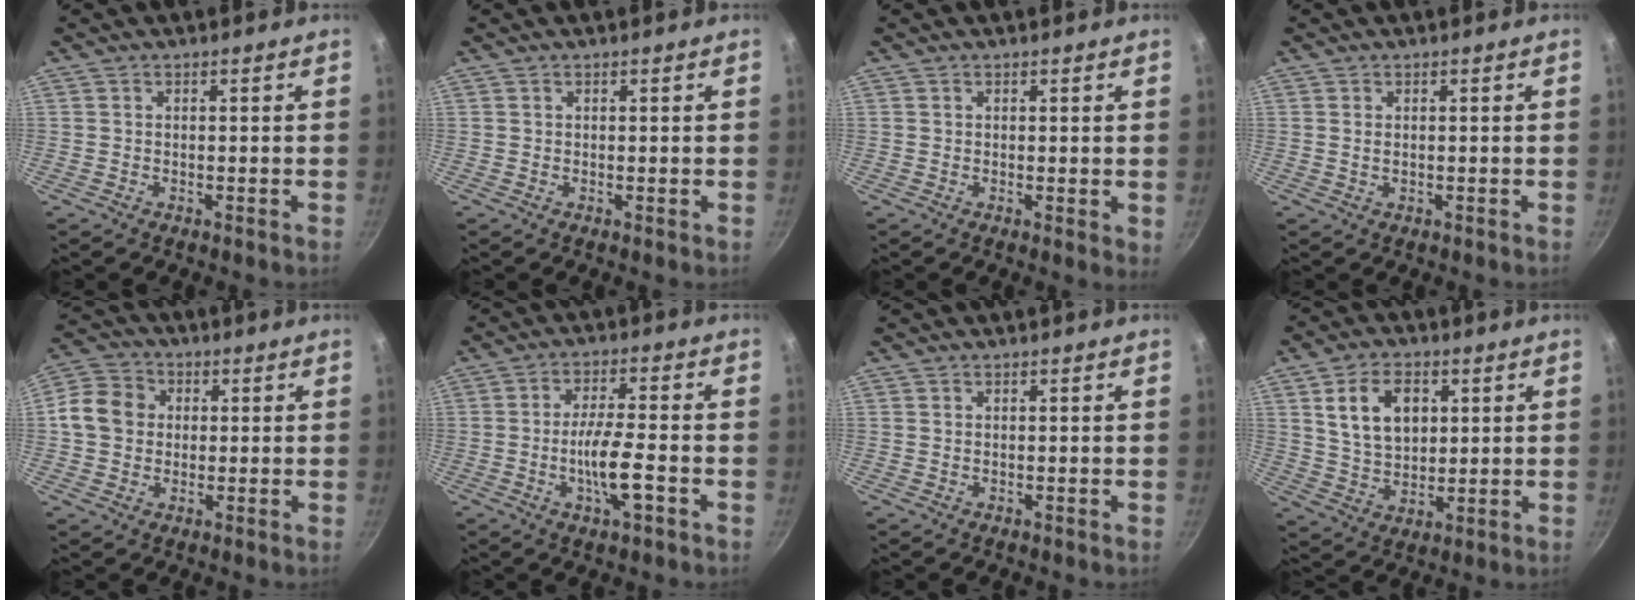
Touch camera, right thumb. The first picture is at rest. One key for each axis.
{"total": 0.0}
{"total": 1.4, "fx": 0.5, "fy": 0.6, "fz": 1.2, "tx": -0.014, "ty": -0.005, "tz": 0.005}
{"total": 1.1, "fx": 0.2, "fy": 0.7, "fz": 0.9, "tx": -0.017, "ty": 0.001, "tz": 0.002}
{"total": 8.8, "fx": 0.6, "fy": 7.6, "fz": 4.4, "tx": -0.057, "ty": 0.016, "tz": -0.009}
{"total": 8.3, "fx": -2.7, "fy": 1.8, "fz": 7.7, "tx": -0.137, "ty": 0.015, "tz": -0.052}
{"total": 0.0}
{"total": 11.2, "fx": 3.4, "fy": 7.5, "fz": 7.6, "tx": -0.112, "ty": -0.011, "tz": 0.066}